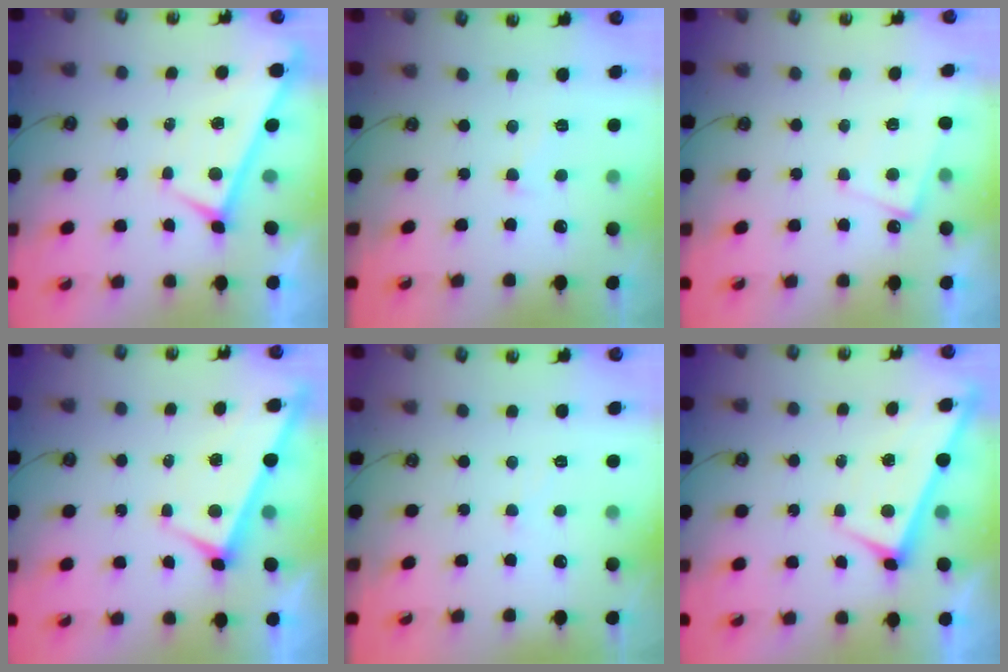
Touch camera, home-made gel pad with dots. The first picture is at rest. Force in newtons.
{"total": 2.7, "press": 2.6, "slide": 0.8}
{"total": 5.0, "press": 5.0, "slide": 0.3}
{"total": 3.2, "press": 3.1, "slide": 0.8}
{"total": 1.0, "press": 0.9, "slide": 0.4}
{"total": 1.2, "press": 1.2, "slide": 0.1}